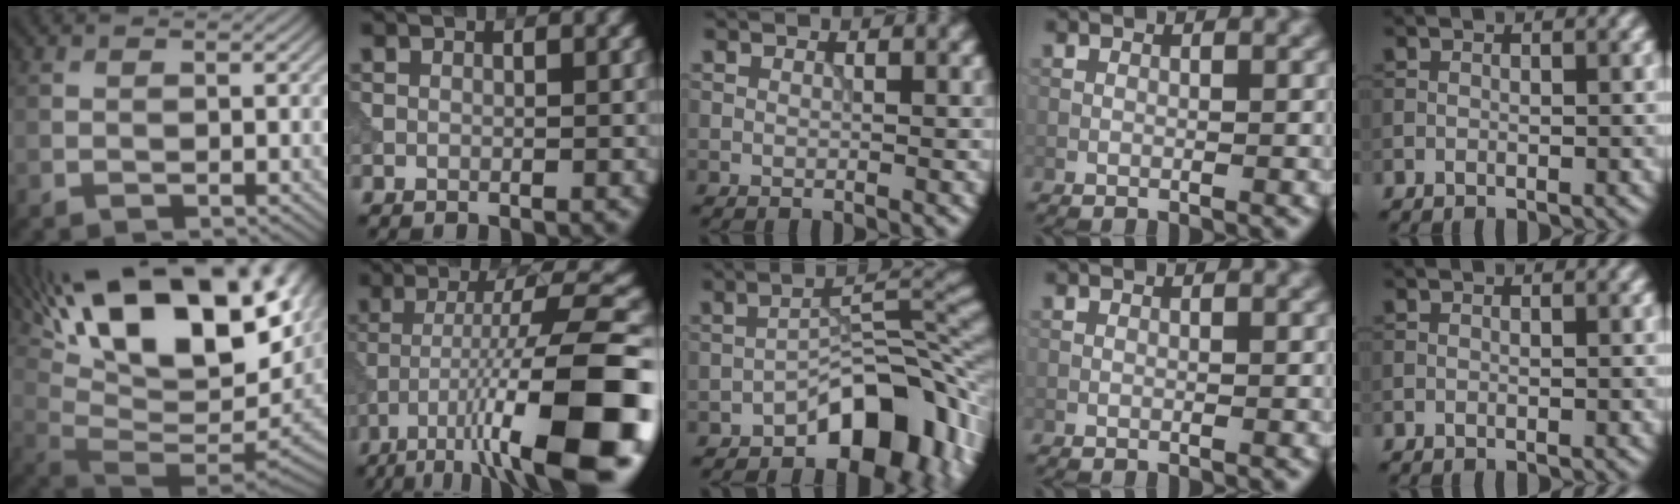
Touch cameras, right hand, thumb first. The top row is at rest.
{"thumb": {"total": 22.1, "force": [10.3, 8.8, 17.5], "torque": [-0.277, 0.030, 0.186]}, "index": {"total": 14.9, "force": [-6.8, 3.2, 12.9], "torque": [-0.207, 0.009, -0.103]}, "middle": {"total": 9.4, "force": [-4.9, 4.7, 6.4], "torque": [-0.067, 0.019, -0.086]}}